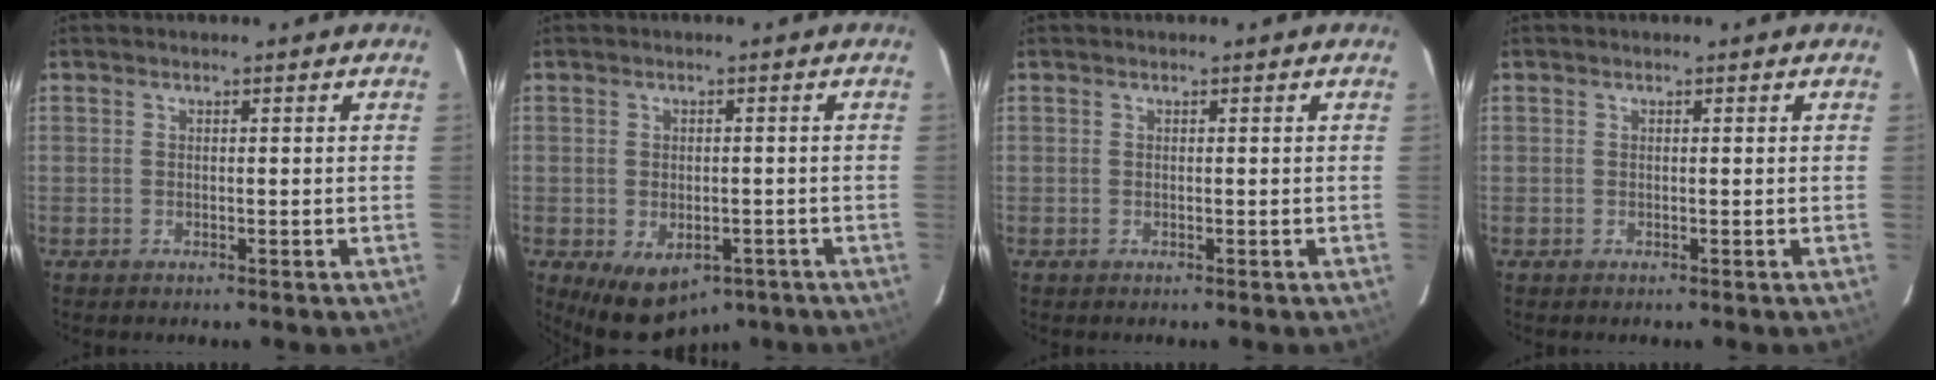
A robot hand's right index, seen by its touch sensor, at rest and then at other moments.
{"total": 8.7, "force": [-4.8, 5.3, 5.0], "torque": [-0.076, -0.004, -0.060]}
{"total": 0.0}
{"total": 0.0}